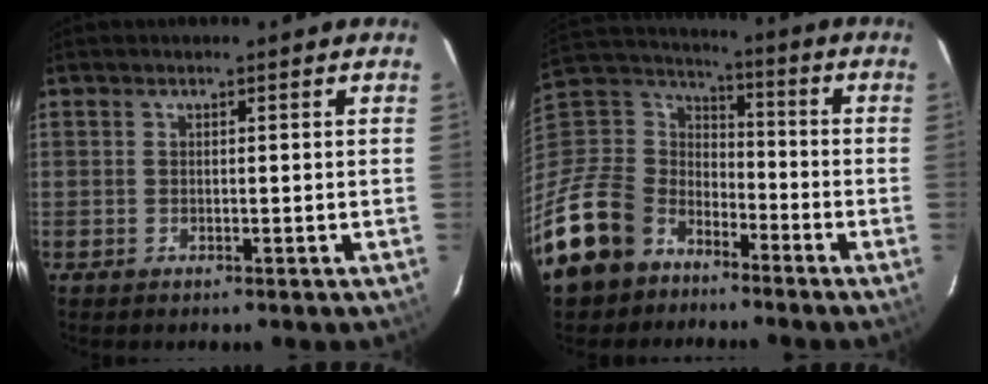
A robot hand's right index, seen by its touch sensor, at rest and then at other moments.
{"total": 19.0, "force": [-12.4, 13.1, 5.9], "torque": [-0.174, 0.031, -0.208]}